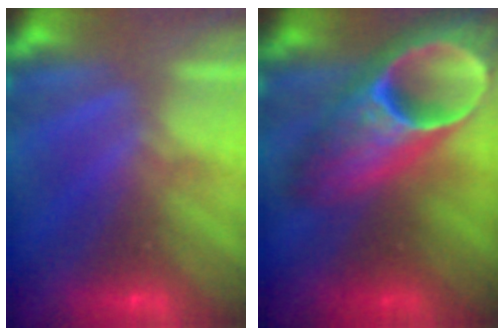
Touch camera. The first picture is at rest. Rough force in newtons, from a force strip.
{"total": 13.7}